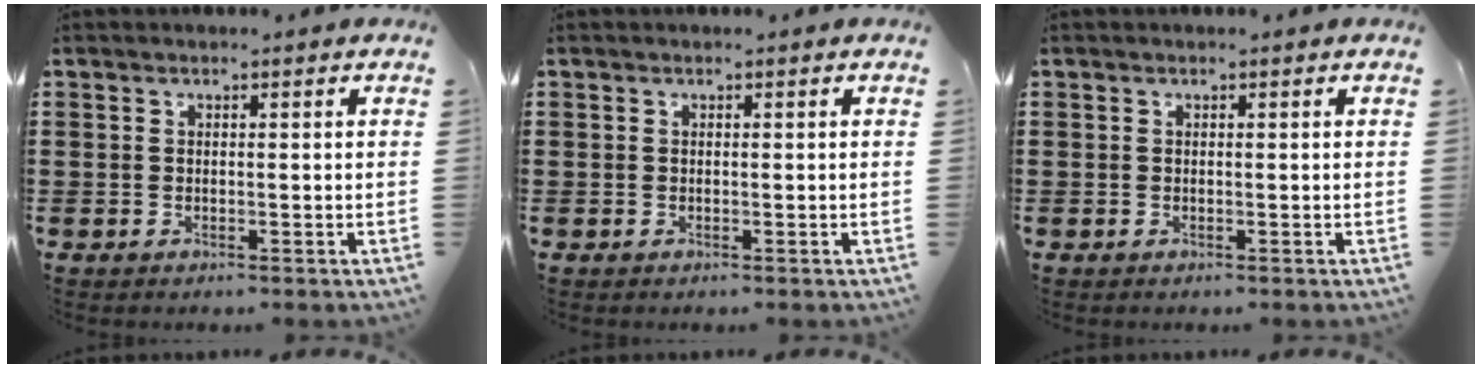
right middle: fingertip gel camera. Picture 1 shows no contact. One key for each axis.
{"total": 0.0}
{"total": 0.0}